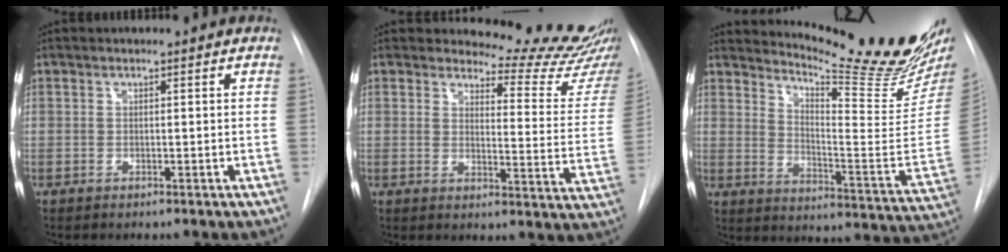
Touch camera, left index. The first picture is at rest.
{"total": 14.7, "force": [14.6, 0.4, 1.7], "torque": [-0.003, -0.138, 0.146]}
{"total": 21.5, "force": [19.6, 0.0, 8.8], "torque": [-0.134, -0.132, 0.253]}